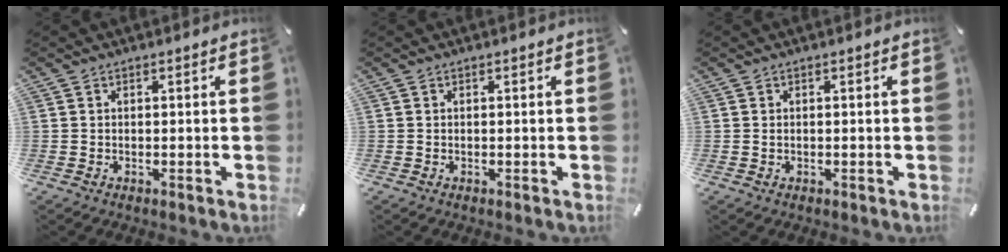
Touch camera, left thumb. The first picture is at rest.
{"total": 0.0}
{"total": 0.0}